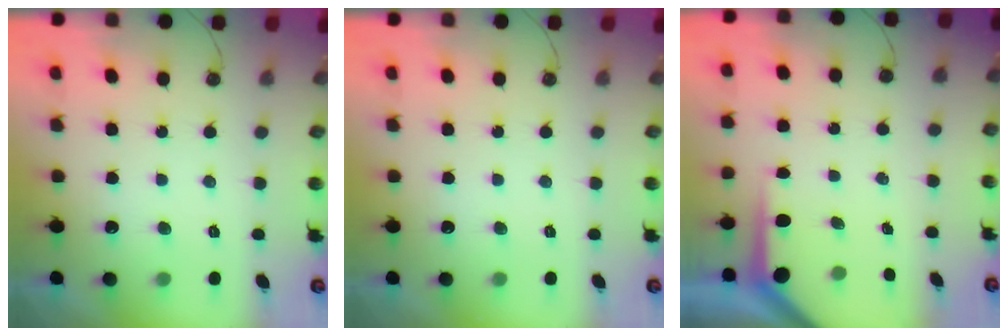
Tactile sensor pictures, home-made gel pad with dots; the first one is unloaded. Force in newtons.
{"total": 0.0}
{"total": 4.5, "press": 4.5, "slide": 0.3}